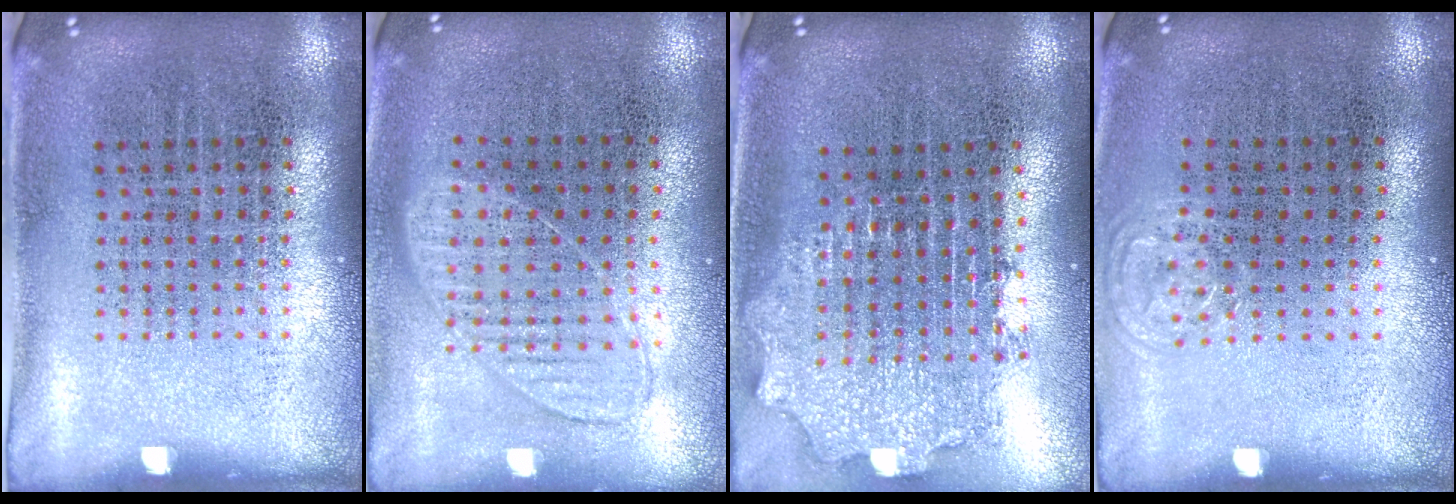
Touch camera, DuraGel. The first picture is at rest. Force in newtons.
{"total": 0.9, "press": 0.9, "slide": 0.4}
{"total": 2.1, "press": 1.6, "slide": 1.4}
{"total": 0.6, "press": 0.6, "slide": 0.1}